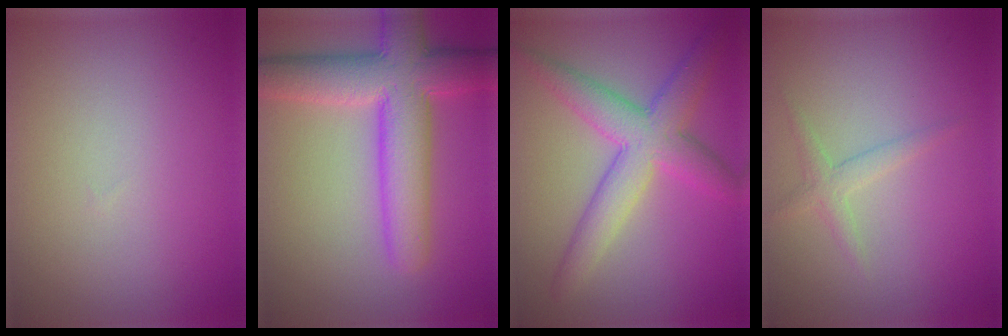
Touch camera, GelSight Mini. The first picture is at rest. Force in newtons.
{"total": 8.3, "press": 8.3, "slide": 0.2}
{"total": 5.7, "press": 5.7, "slide": 0.1}
{"total": 1.7, "press": 1.7, "slide": 0.1}